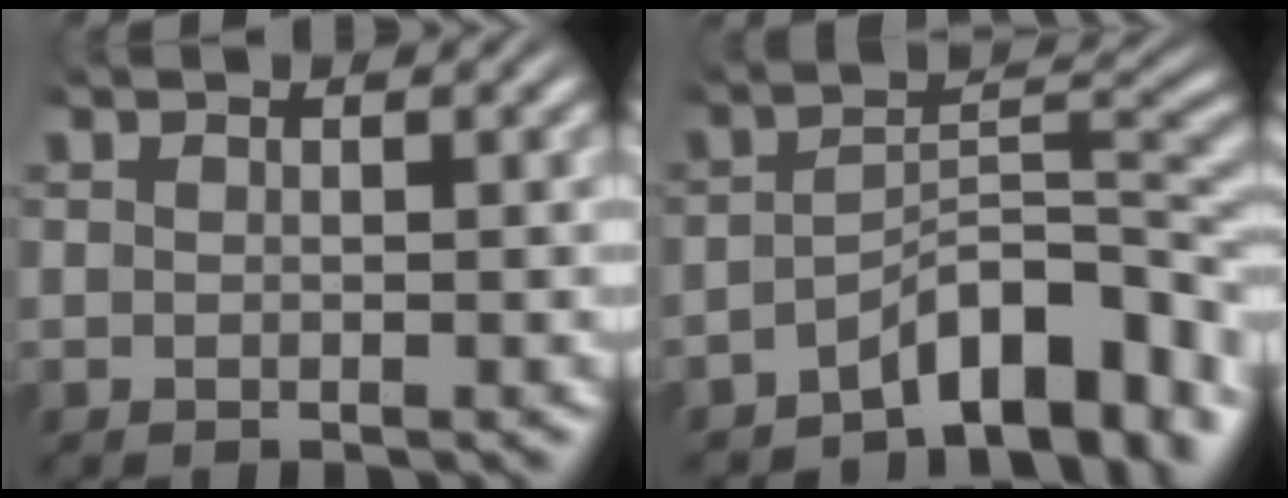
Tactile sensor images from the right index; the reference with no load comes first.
{"total": 7.0, "force": [-4.0, 2.1, 5.2], "torque": [-0.071, -0.010, -0.060]}